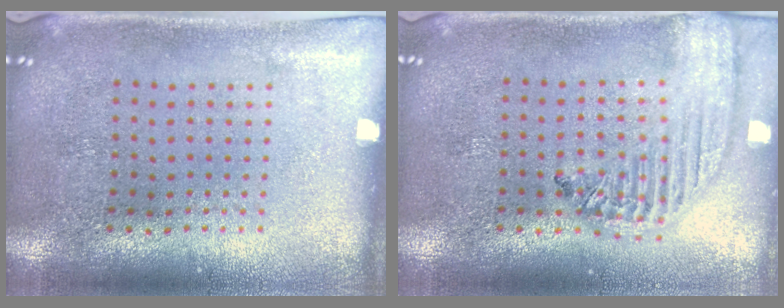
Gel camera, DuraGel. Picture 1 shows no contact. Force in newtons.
{"total": 2.0, "press": 1.8, "slide": 0.9}